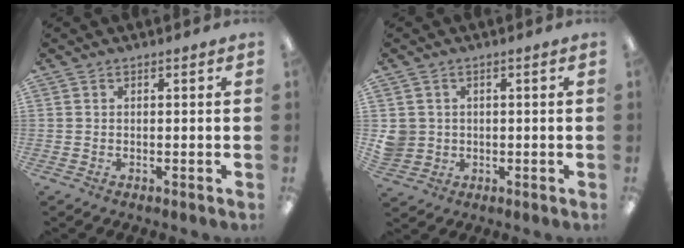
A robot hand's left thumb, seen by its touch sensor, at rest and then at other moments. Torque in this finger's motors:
{"motor_torque": [-0.19, 0.19, 0.28, -0.23, 0.00]}